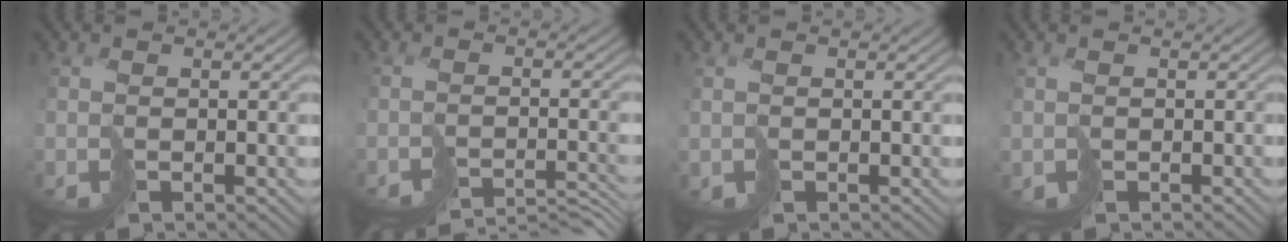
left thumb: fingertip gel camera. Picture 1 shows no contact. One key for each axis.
{"total": 6.1, "fx": -5.8, "fy": 0.4, "fz": 1.8, "tx": -0.024, "ty": 0.000, "tz": -0.084}
{"total": 0.8, "fx": 0.2, "fy": 0.7, "fz": 0.0, "tx": -0.007, "ty": -0.003, "tz": 0.007}
{"total": 1.3, "fx": 0.1, "fy": 1.3, "fz": 0.1, "tx": -0.006, "ty": -0.008, "tz": 0.002}